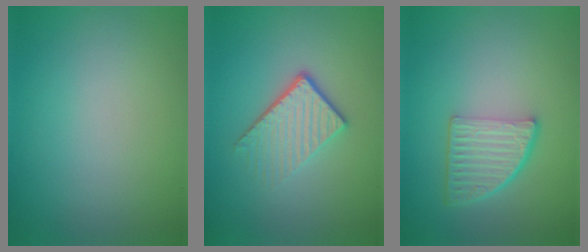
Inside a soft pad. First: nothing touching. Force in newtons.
{"total": 3.9, "press": 2.7, "slide": 2.9}
{"total": 4.8, "press": 3.3, "slide": 3.5}